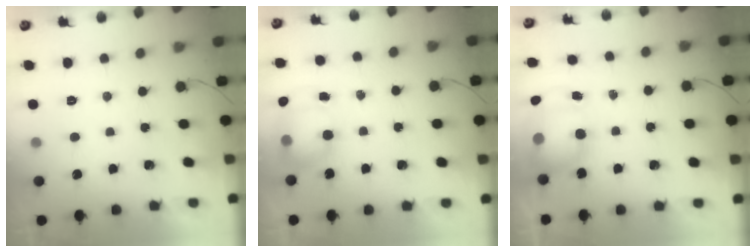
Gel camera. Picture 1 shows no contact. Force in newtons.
{"total": 7.4, "press": 7.2, "slide": 1.9}
{"total": 7.5, "press": 7.4, "slide": 0.9}